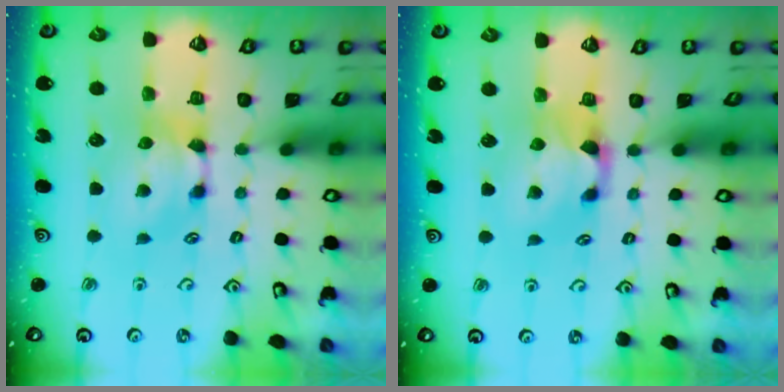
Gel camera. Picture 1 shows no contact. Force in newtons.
{"total": 1.2, "press": 0.4, "slide": 1.2}